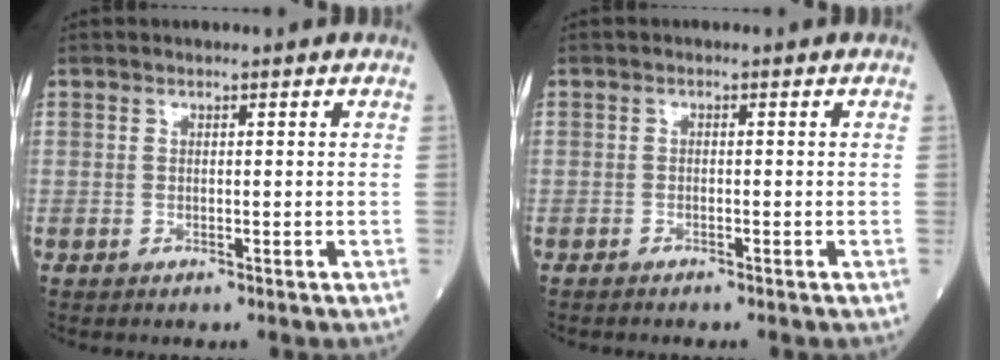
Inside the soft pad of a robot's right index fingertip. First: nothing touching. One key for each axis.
{"total": 1.1, "fx": -0.9, "fy": 0.4, "fz": 0.5, "tx": -0.013, "ty": -0.003, "tz": -0.012}